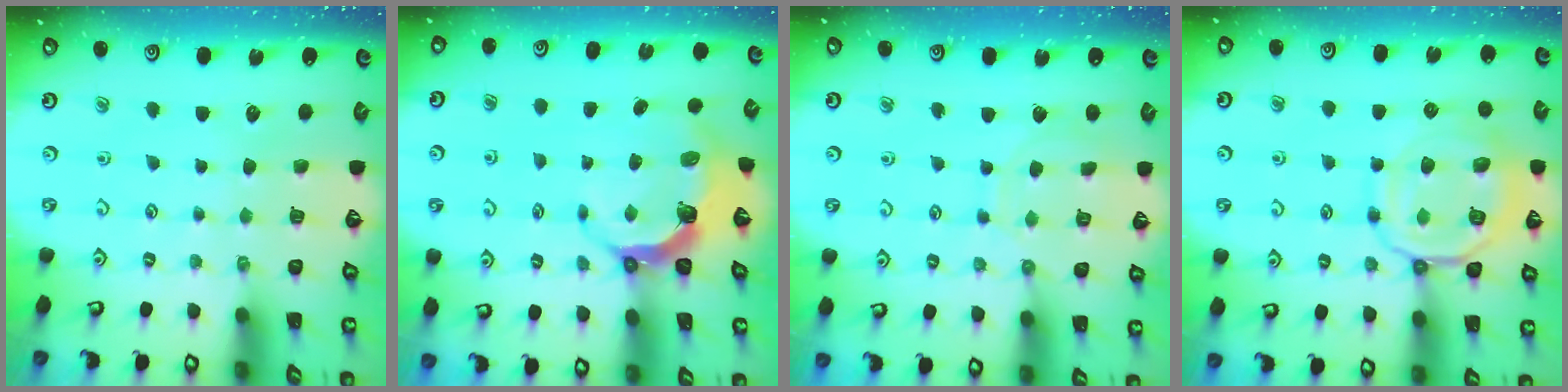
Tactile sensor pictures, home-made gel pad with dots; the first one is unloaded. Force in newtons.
{"total": 6.6, "press": 5.1, "slide": 4.2}
{"total": 8.2, "press": 8.2, "slide": 0.7}
{"total": 13.8, "press": 13.8, "slide": 1.5}